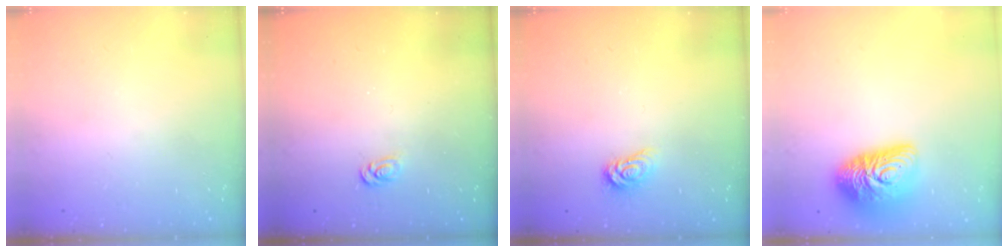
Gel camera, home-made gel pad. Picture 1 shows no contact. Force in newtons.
{"total": 2.5, "press": 2.5, "slide": 0.3}
{"total": 3.4, "press": 3.4, "slide": 0.4}
{"total": 14.4, "press": 14.4, "slide": 1.0}